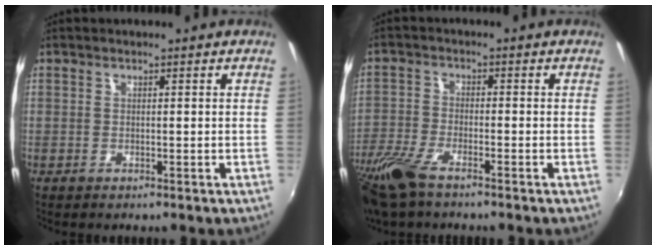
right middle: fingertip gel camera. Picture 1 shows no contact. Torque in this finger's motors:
{"motor_torque": [1.12, -1.02, 0.57, 0.19]}